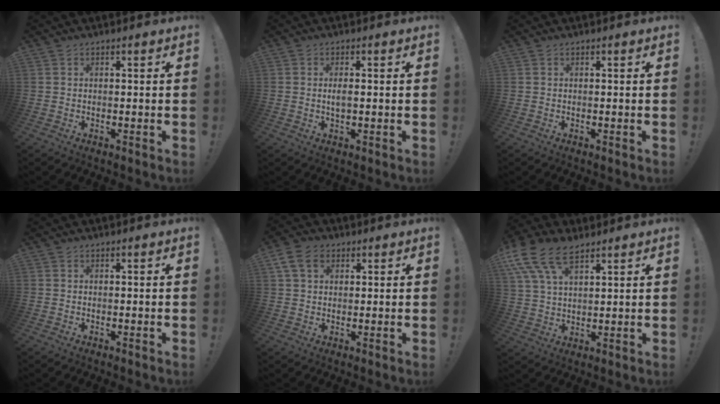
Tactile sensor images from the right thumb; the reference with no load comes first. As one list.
[{"total": 2.1, "force": [-0.2, 0.7, 1.9], "torque": [-0.031, -0.001, -0.006]}, {"total": 0.0}, {"total": 0.0}, {"total": 7.8, "force": [3.3, 5.4, 4.6], "torque": [-0.080, 0.004, 0.068]}, {"total": 12.1, "force": [7.7, 6.0, 7.2], "torque": [-0.147, -0.027, 0.148]}]